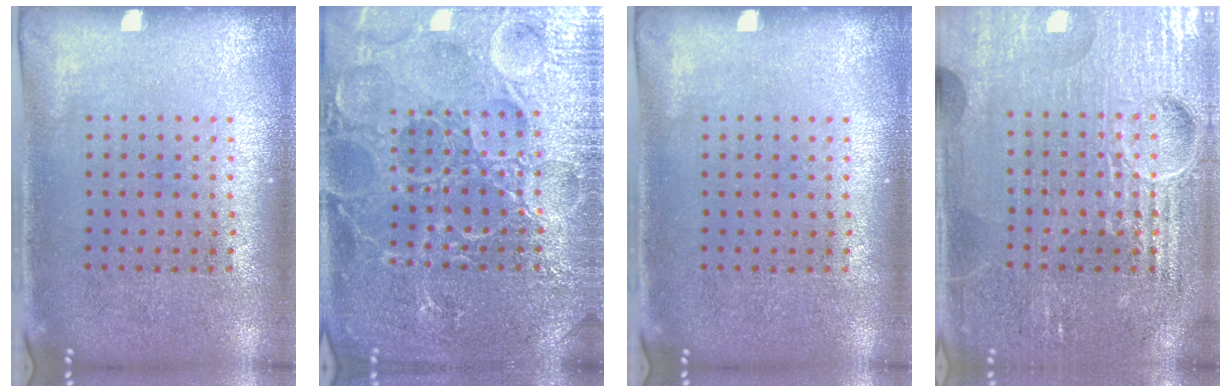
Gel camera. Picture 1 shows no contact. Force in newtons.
{"total": 7.4, "press": 7.4, "slide": 0.9}
{"total": 0.0}
{"total": 6.9, "press": 6.9, "slide": 0.7}